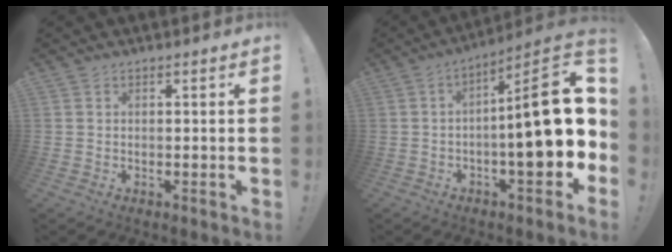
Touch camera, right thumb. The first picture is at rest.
{"total": 21.7, "force": [-0.8, 6.0, 20.9], "torque": [-0.280, 0.004, -0.011]}